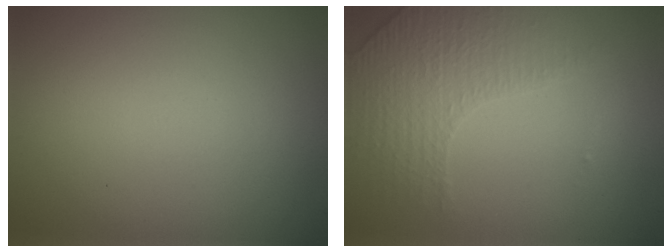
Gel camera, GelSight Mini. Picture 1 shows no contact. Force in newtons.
{"total": 4.4, "press": 2.8, "slide": 3.3}